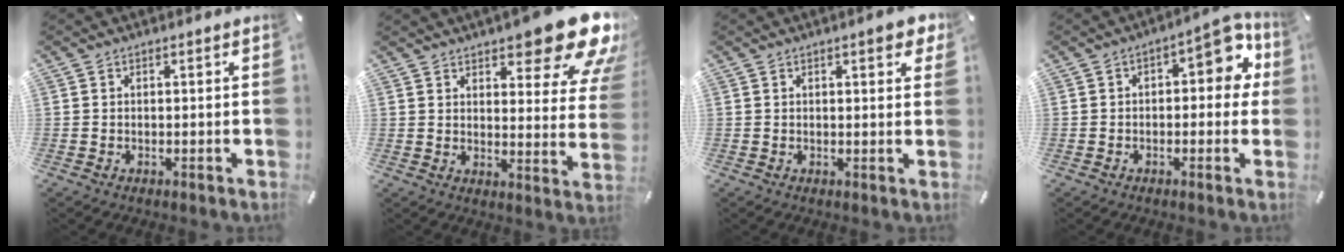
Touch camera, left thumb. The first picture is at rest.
{"total": 16.1, "force": [11.3, 5.7, 10.0], "torque": [-0.128, -0.089, 0.188]}
{"total": 3.6, "force": [1.9, 1.0, 2.9], "torque": [-0.037, -0.006, 0.026]}
{"total": 9.3, "force": [2.3, 5.0, 7.5], "torque": [-0.079, -0.018, 0.029]}